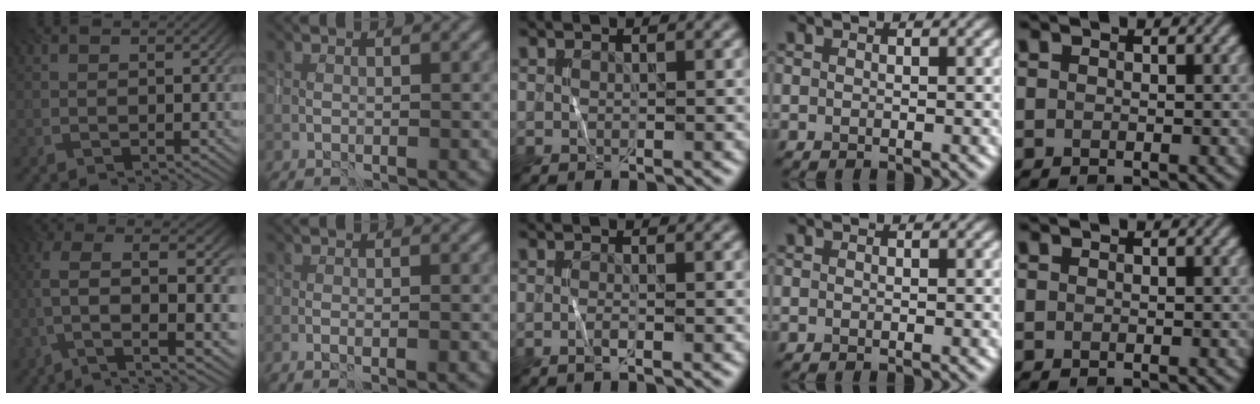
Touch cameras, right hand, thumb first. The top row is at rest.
{"thumb": {"total": 11.5, "force": [1.1, 3.6, 10.8], "torque": [-0.209, 0.015, 0.020]}, "index": {"total": 0.8, "force": [-0.5, 0.1, 0.7], "torque": [-0.006, 0.006, -0.010]}, "middle": {"total": 0.8, "force": [-0.4, 0.2, 0.6], "torque": [-0.010, 0.002, -0.010]}}